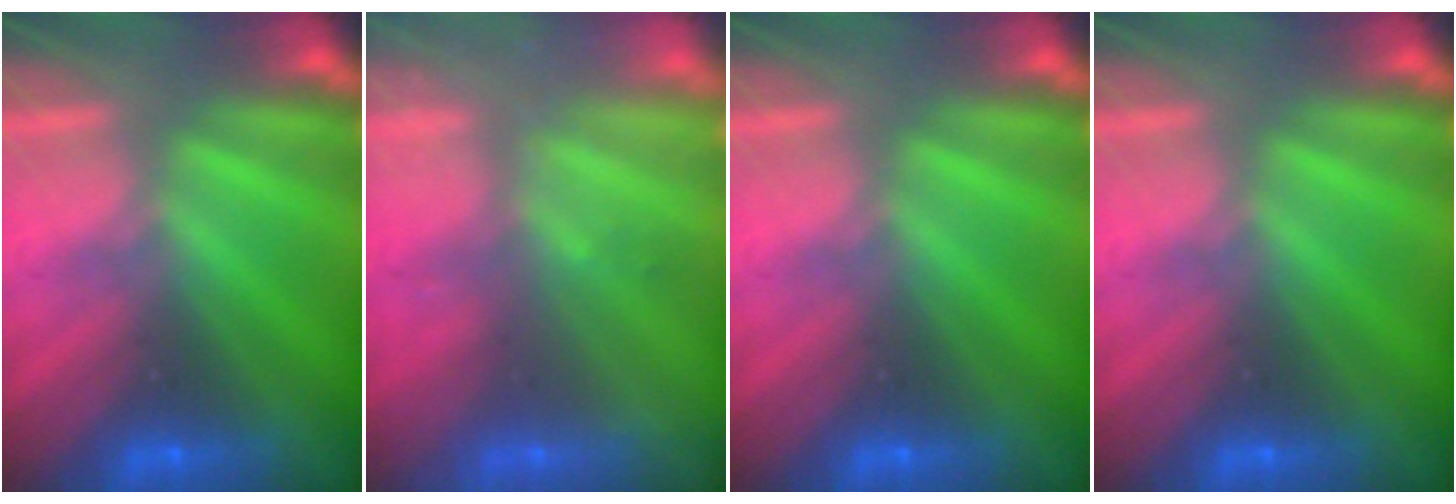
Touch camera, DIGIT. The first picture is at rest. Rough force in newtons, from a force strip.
{"total": 2.3}
{"total": 0.0}
{"total": 0.0}